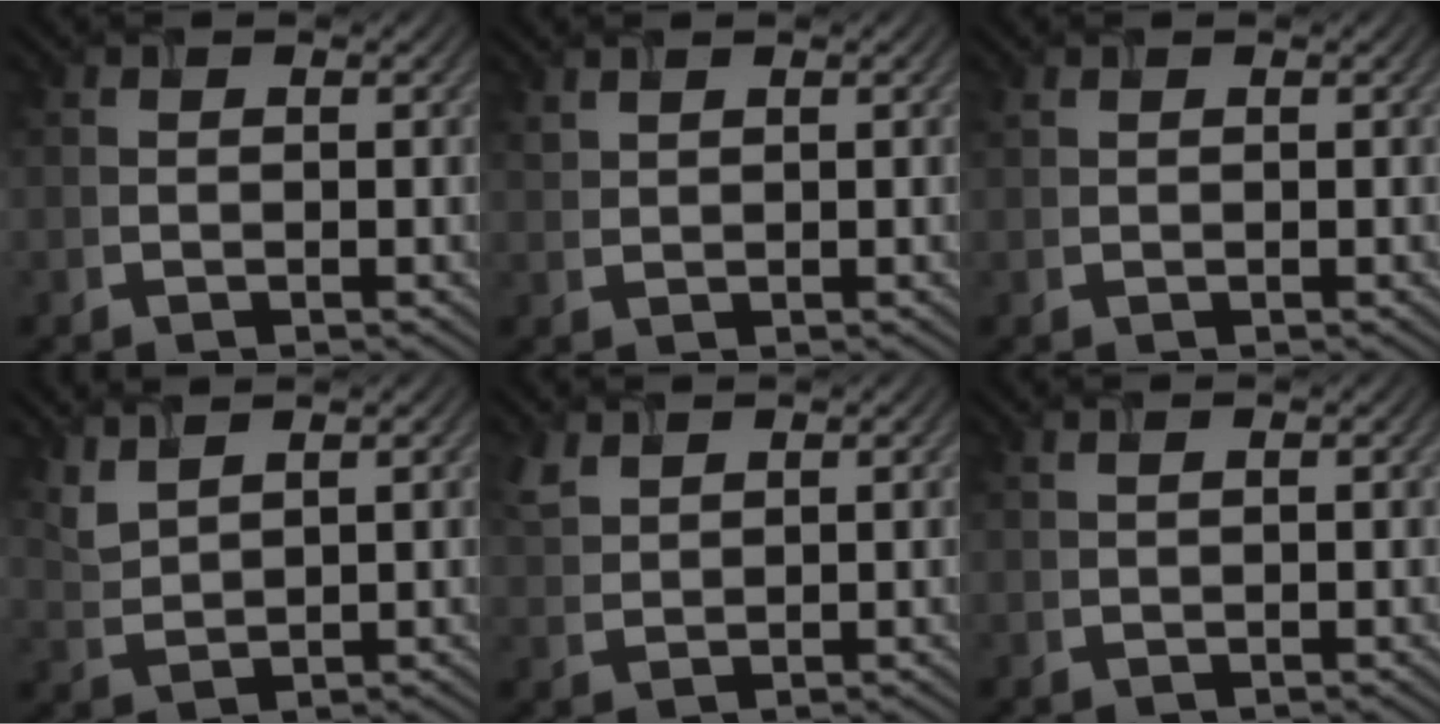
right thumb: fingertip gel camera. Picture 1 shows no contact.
{"total": 1.1, "force": [1.0, 0.2, 0.4], "torque": [-0.018, 0.004, 0.026]}
{"total": 0.6, "force": [0.5, 0.2, 0.3], "torque": [-0.012, 0.002, 0.011]}
{"total": 3.4, "force": [2.9, 0.7, 1.7], "torque": [-0.052, 0.003, 0.069]}
{"total": 3.0, "force": [2.3, 1.3, 1.5], "torque": [-0.046, 0.005, 0.055]}
{"total": 0.8, "force": [0.6, 0.0, 0.5], "torque": [-0.015, 0.003, 0.010]}